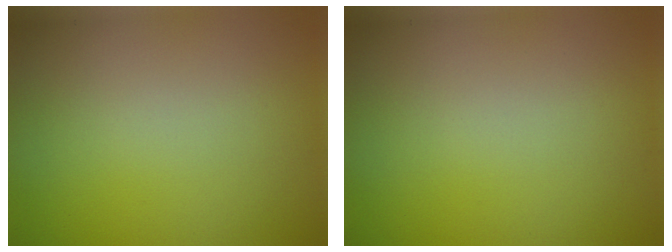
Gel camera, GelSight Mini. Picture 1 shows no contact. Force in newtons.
{"total": 0.0}